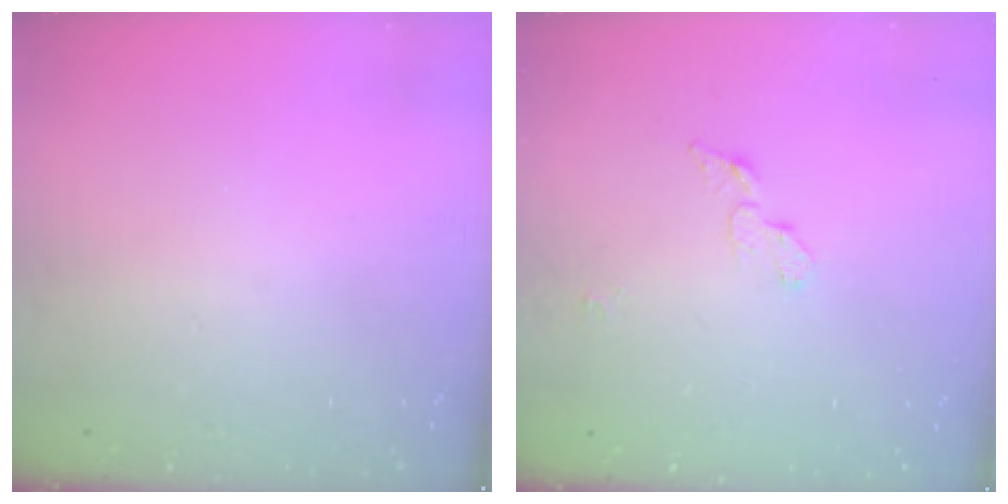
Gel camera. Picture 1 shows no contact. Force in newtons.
{"total": 4.8, "press": 4.7, "slide": 0.4}